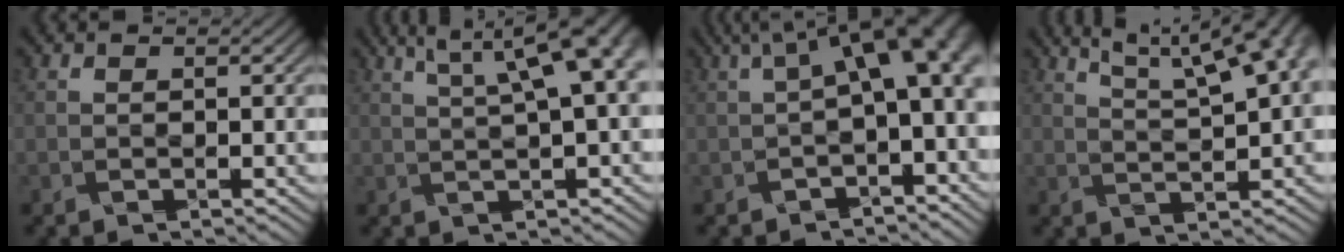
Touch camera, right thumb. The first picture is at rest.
{"total": 9.9, "force": [3.8, 2.7, 8.8], "torque": [-0.111, 0.039, 0.051]}
{"total": 10.1, "force": [1.5, 4.1, 9.1], "torque": [-0.127, 0.016, 0.025]}
{"total": 11.5, "force": [6.2, 3.5, 9.0], "torque": [-0.121, 0.035, 0.080]}